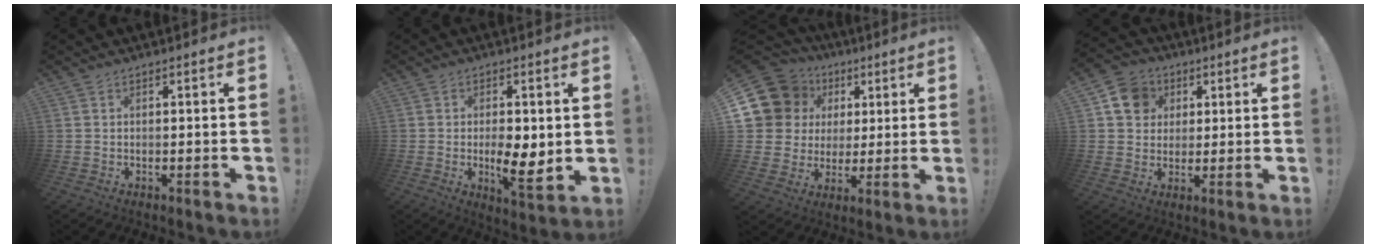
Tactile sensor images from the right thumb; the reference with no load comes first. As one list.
[{"total": 8.6, "force": [-0.7, 3.4, 7.8], "torque": [-0.117, -0.010, -0.010]}, {"total": 15.1, "force": [5.8, 12.6, 5.9], "torque": [-0.097, -0.021, 0.135]}, {"total": 10.5, "force": [3.4, 9.3, 3.6], "torque": [-0.043, -0.008, 0.069]}]